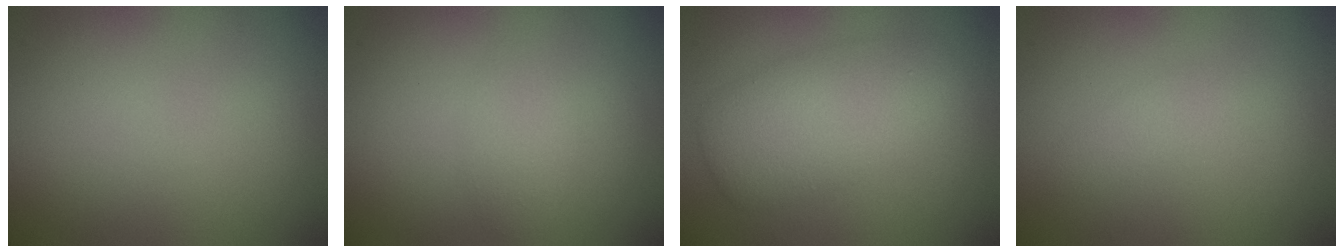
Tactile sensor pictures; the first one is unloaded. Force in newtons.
{"total": 1.6, "press": 1.6, "slide": 0.1}
{"total": 5.4, "press": 5.4, "slide": 0.1}
{"total": 1.0, "press": 1.0, "slide": 0.0}